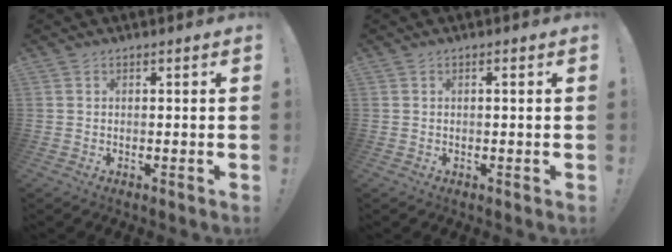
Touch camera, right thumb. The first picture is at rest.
{"total": 0.6, "force": [0.1, -0.2, 0.5], "torque": [-0.002, -0.003, -0.002]}